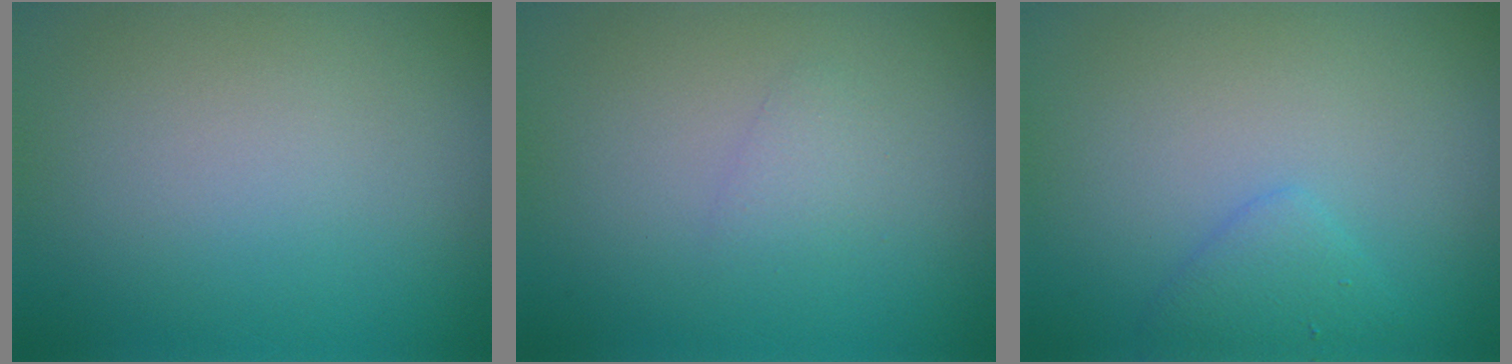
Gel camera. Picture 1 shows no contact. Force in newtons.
{"total": 0.9, "press": 0.9, "slide": 0.0}
{"total": 1.7, "press": 1.7, "slide": 0.1}